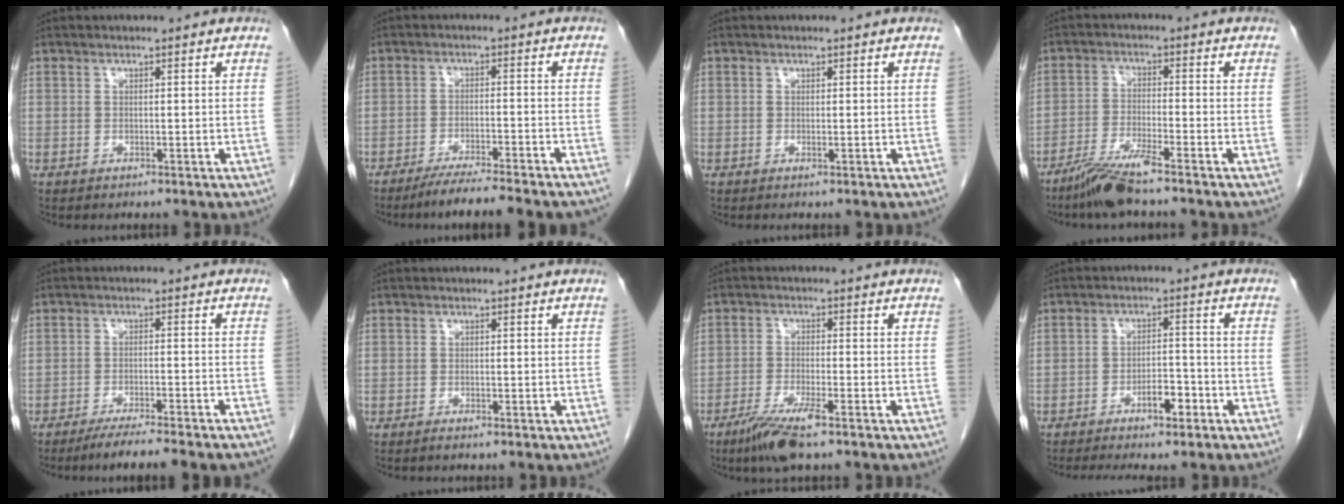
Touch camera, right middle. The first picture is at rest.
{"total": 12.1, "force": [-10.5, 0.1, 6.0], "torque": [-0.068, -0.020, -0.155]}
{"total": 0.0}
{"total": 6.5, "force": [-5.1, -0.2, 4.0], "torque": [-0.081, -0.023, -0.103]}
{"total": 11.9, "force": [-10.4, 0.3, 5.9], "torque": [-0.065, -0.020, -0.147]}
{"total": 0.7, "force": [-0.6, -0.1, 0.4], "torque": [-0.009, -0.001, -0.010]}
{"total": 6.2, "force": [-4.2, 0.3, 4.6], "torque": [-0.093, -0.015, -0.077]}
{"total": 5.9, "force": [-3.7, 1.5, 4.4], "torque": [-0.080, -0.002, -0.057]}